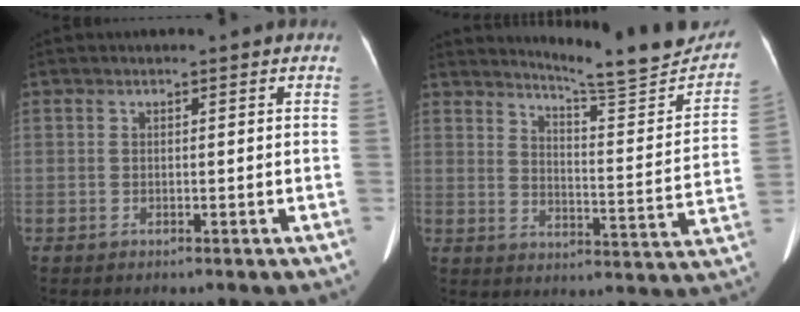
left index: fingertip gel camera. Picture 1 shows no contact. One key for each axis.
{"total": 17.7, "fx": 16.8, "fy": 0.0, "fz": 5.4, "tx": -0.079, "ty": -0.085, "tz": 0.213}